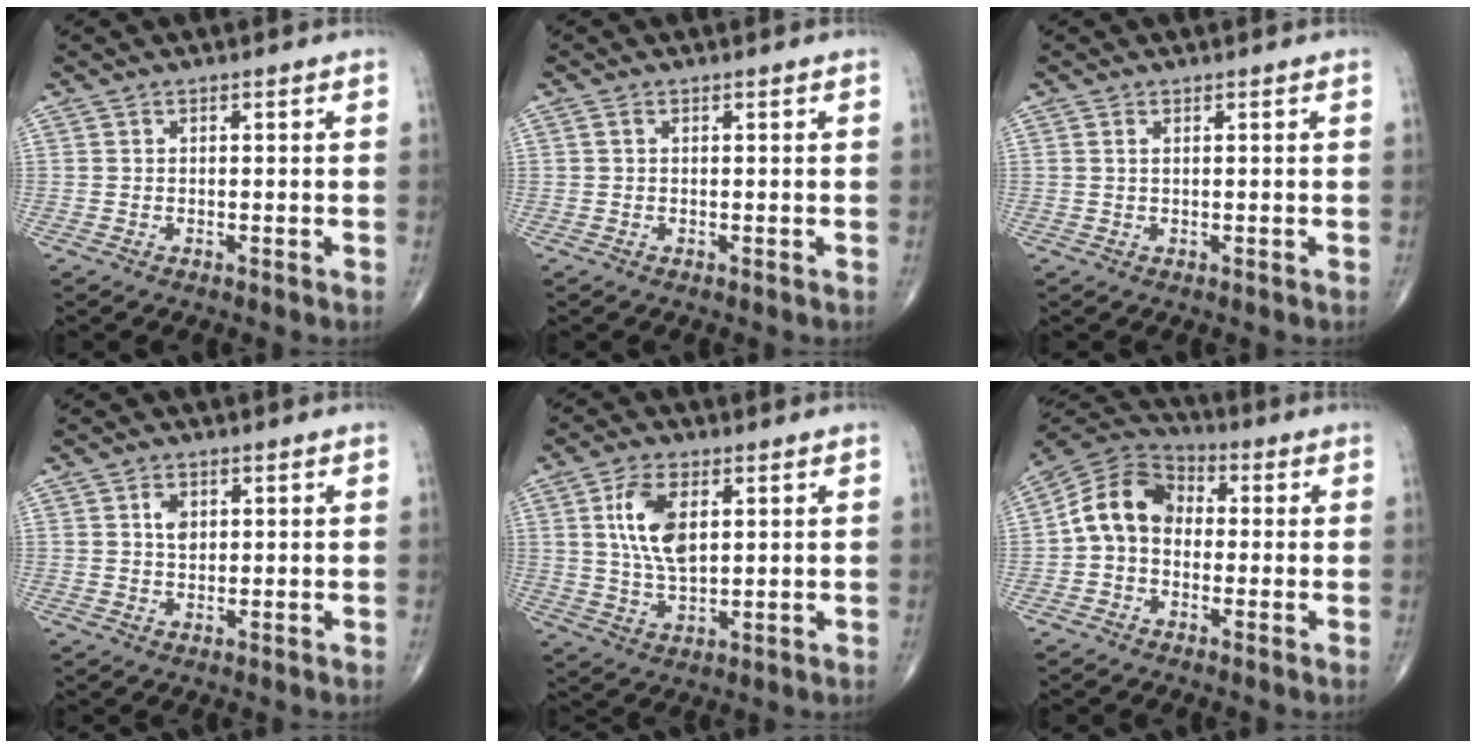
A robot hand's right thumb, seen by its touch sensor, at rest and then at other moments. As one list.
[{"total": 0.7, "force": [0.2, 0.4, 0.5], "torque": [-0.013, 0.007, 0.004]}, {"total": 0.7, "force": [0.3, 0.2, 0.6], "torque": [-0.016, 0.005, 0.007]}, {"total": 3.1, "force": [0.9, 2.1, 2.1], "torque": [-0.026, -0.003, 0.016]}, {"total": 9.9, "force": [2.6, 5.2, 8.0], "torque": [-0.150, -0.009, 0.053]}, {"total": 10.9, "force": [-0.3, 8.3, 6.9], "torque": [-0.111, 0.036, -0.023]}]